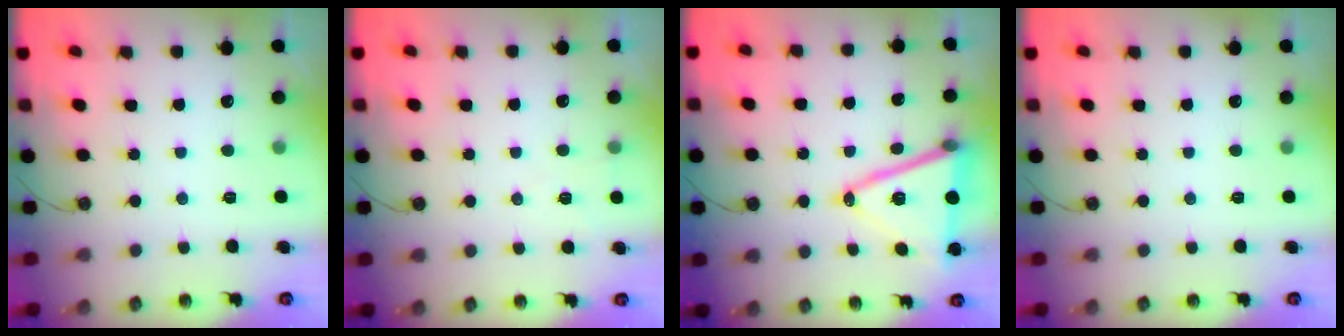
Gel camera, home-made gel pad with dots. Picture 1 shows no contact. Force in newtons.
{"total": 5.4, "press": 3.1, "slide": 4.5}
{"total": 16.9, "press": 16.5, "slide": 3.8}
{"total": 0.0}